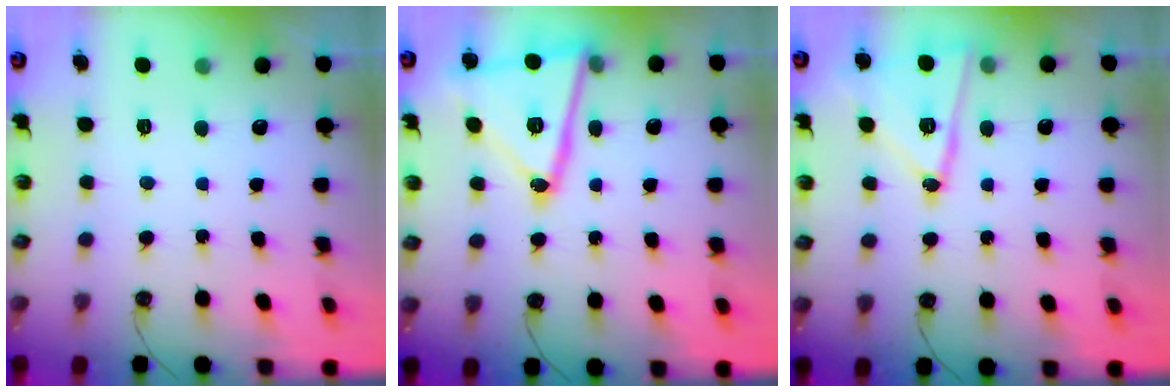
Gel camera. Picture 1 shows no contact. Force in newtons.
{"total": 19.8, "press": 19.7, "slide": 2.3}
{"total": 14.7, "press": 14.7, "slide": 0.5}